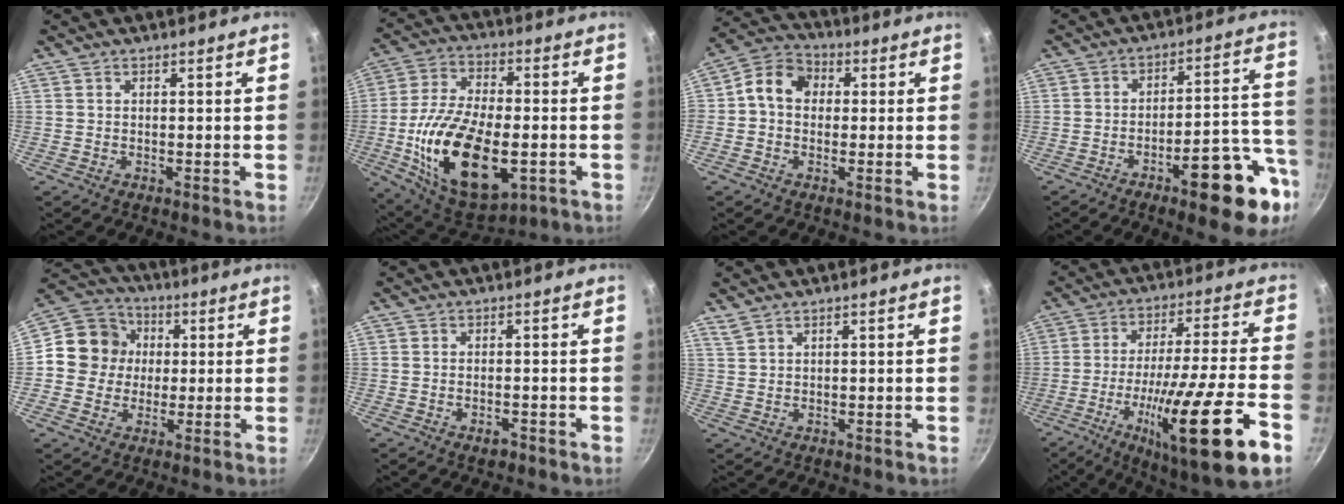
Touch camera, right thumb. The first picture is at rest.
{"total": 23.2, "force": [-5.1, 12.0, 19.2], "torque": [-0.342, 0.015, -0.080]}
{"total": 8.3, "force": [0.6, 6.9, 4.5], "torque": [-0.053, 0.021, -0.014]}
{"total": 17.1, "force": [-8.2, 5.6, 13.9], "torque": [-0.145, 0.051, -0.110]}
{"total": 11.3, "force": [0.8, 10.5, 4.0], "torque": [-0.033, 0.021, -0.006]}
{"total": 2.0, "force": [-1.2, 0.9, 1.2], "torque": [-0.018, 0.010, -0.018]}
{"total": 1.7, "force": [1.5, 0.4, 0.8], "torque": [-0.019, -0.002, 0.036]}
{"total": 24.1, "force": [-10.2, 3.5, 21.6], "torque": [-0.333, 0.025, -0.162]}